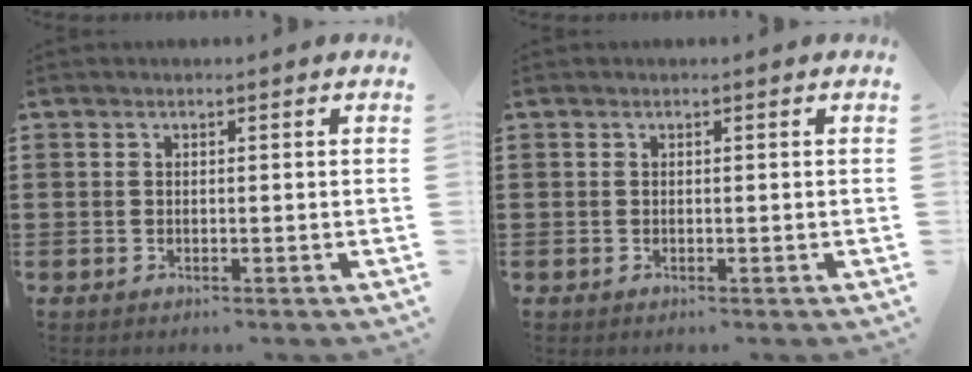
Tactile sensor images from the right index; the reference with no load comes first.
{"total": 0.0}